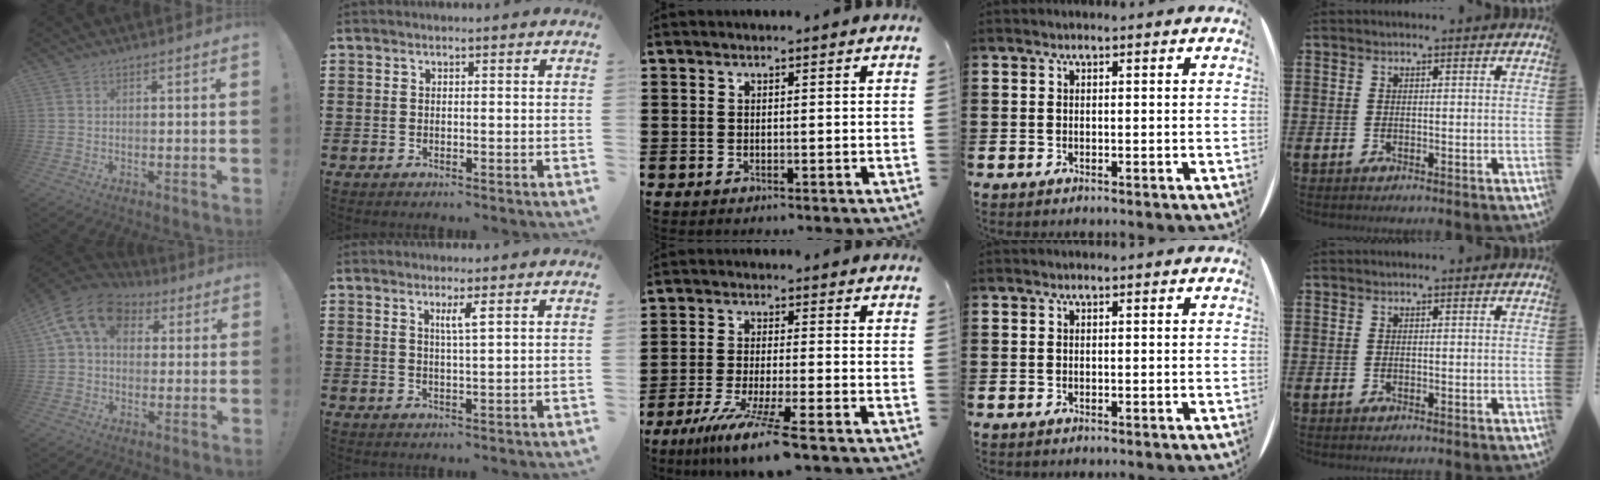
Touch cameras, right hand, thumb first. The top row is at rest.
{"thumb": {"total": 14.2, "force": [5.0, 9.9, 8.8], "torque": [-0.145, -0.006, 0.096]}, "index": {"total": 2.4, "force": [1.2, 0.0, 2.1], "torque": [-0.044, -0.002, 0.018]}, "middle": {"total": 7.8, "force": [-5.5, -0.5, 5.5], "torque": [-0.104, -0.018, -0.102]}}